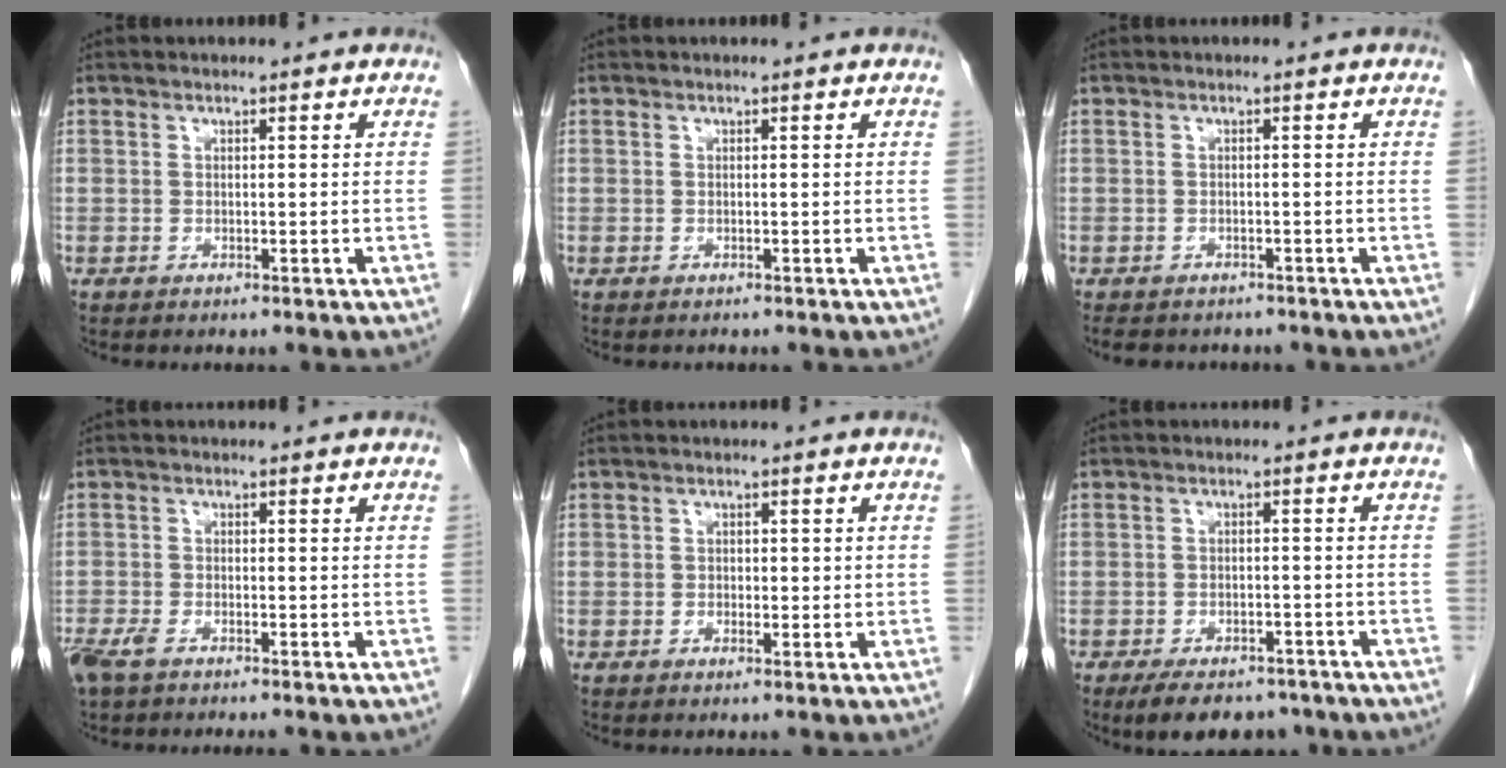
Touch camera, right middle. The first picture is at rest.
{"total": 0.0}
{"total": 6.3, "force": [-5.3, 2.7, 1.9], "torque": [-0.028, -0.001, -0.067]}
{"total": 4.2, "force": [-3.1, 1.2, 2.6], "torque": [-0.055, -0.010, -0.051]}
{"total": 1.2, "force": [0.0, 0.9, 0.9], "torque": [-0.012, 0.001, 0.000]}
{"total": 8.7, "force": [-6.8, 3.9, 3.8], "torque": [-0.049, 0.001, -0.098]}